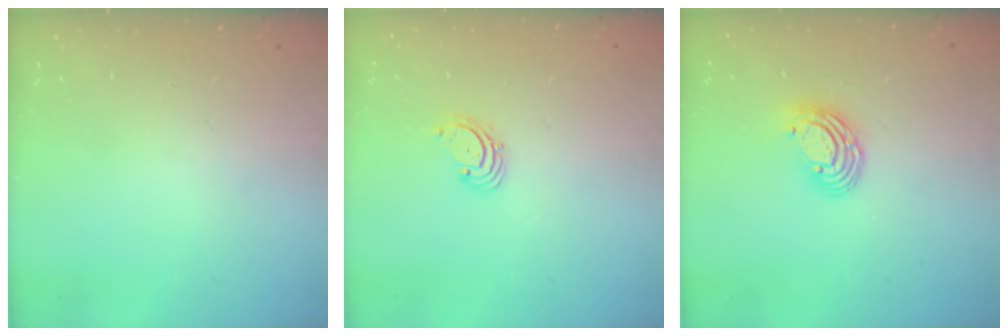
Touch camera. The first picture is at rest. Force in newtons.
{"total": 1.6, "press": 1.6, "slide": 0.2}
{"total": 8.8, "press": 8.7, "slide": 1.5}